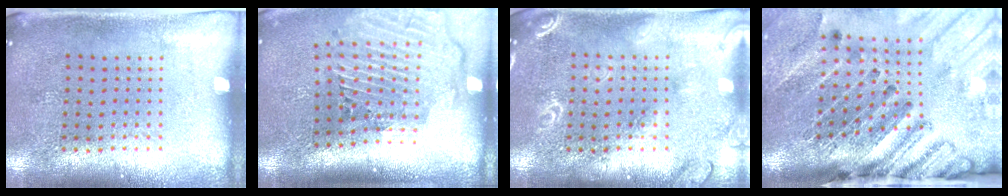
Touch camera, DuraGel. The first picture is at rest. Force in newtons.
{"total": 2.8, "press": 2.2, "slide": 1.8}
{"total": 2.9, "press": 2.9, "slide": 0.4}
{"total": 4.2, "press": 3.2, "slide": 2.8}